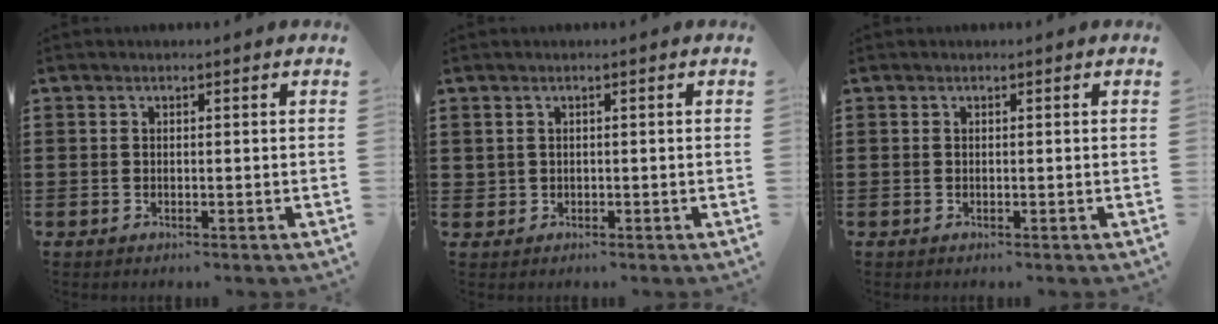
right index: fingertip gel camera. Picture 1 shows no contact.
{"total": 0.7, "force": [0.0, 0.7, 0.1], "torque": [-0.004, 0.004, -0.001]}
{"total": 0.0}